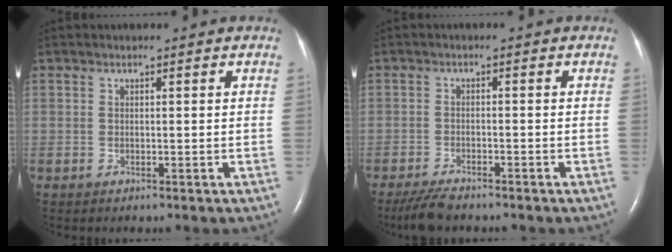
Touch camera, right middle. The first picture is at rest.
{"total": 4.4, "force": [-3.8, 0.8, 2.1], "torque": [-0.046, -0.013, -0.067]}